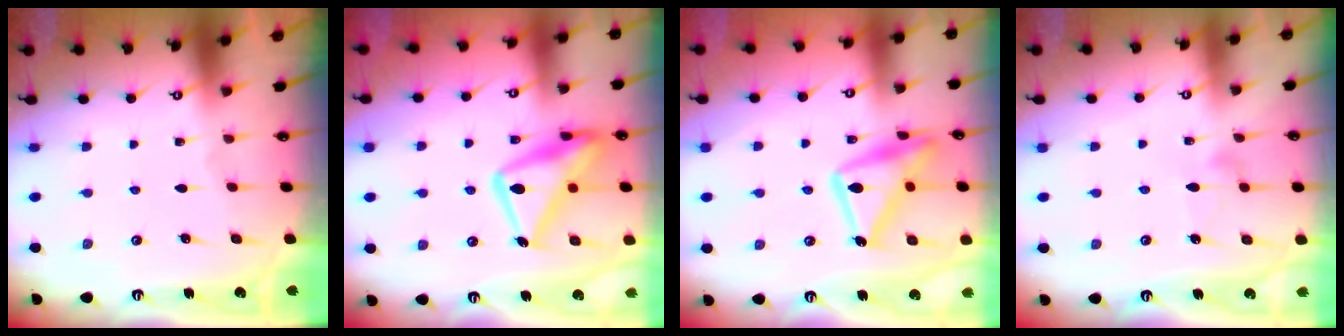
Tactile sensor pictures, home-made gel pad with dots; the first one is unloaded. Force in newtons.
{"total": 18.3, "press": 18.2, "slide": 1.5}
{"total": 18.9, "press": 18.9, "slide": 1.2}
{"total": 6.2, "press": 6.2, "slide": 0.4}